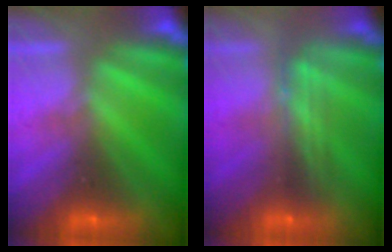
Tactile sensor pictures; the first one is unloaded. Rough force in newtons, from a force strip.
{"total": 2.4}